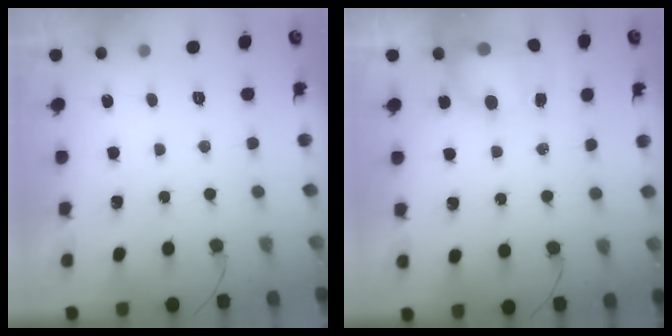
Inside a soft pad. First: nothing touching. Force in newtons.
{"total": 7.8, "press": 7.4, "slide": 2.6}